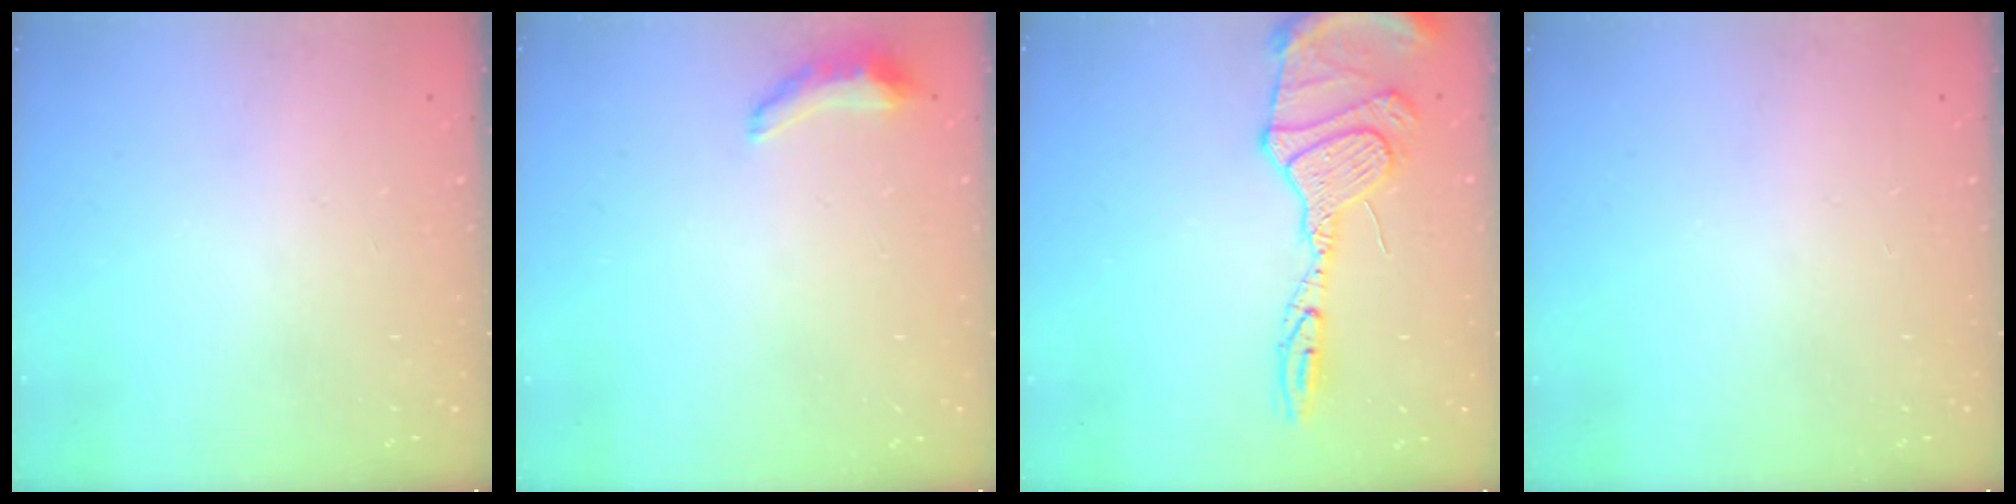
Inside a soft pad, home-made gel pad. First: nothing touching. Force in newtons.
{"total": 6.8, "press": 6.2, "slide": 2.9}
{"total": 17.2, "press": 17.2, "slide": 1.7}
{"total": 0.0}